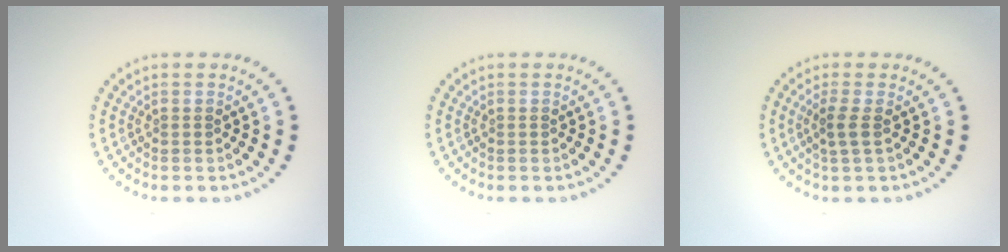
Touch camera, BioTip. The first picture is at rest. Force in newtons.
{"total": 0.0}
{"total": 1.5, "press": 1.3, "slide": 0.9}